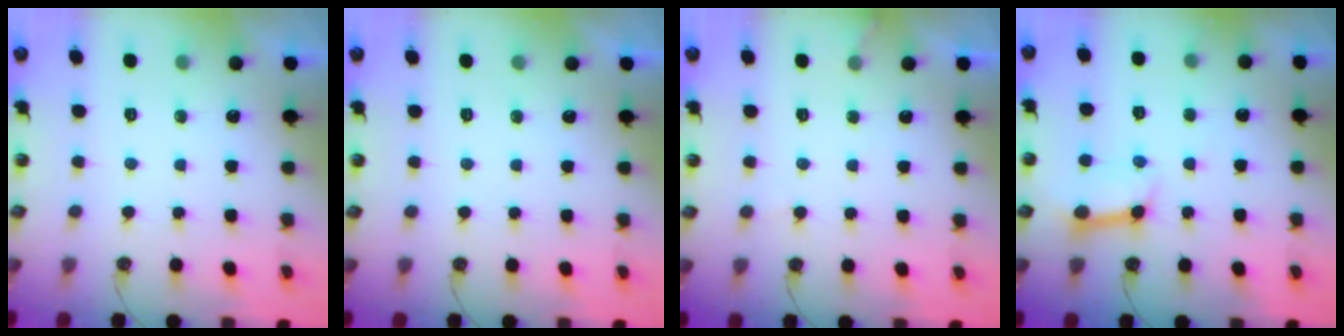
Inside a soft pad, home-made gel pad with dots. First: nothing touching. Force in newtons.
{"total": 0.0}
{"total": 5.1, "press": 5.0, "slide": 0.3}
{"total": 10.2, "press": 10.2, "slide": 1.2}